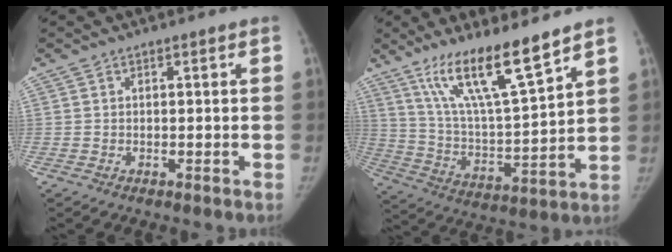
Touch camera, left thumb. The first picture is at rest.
{"total": 16.0, "force": [11.5, 2.1, 11.0], "torque": [-0.186, -0.069, 0.219]}